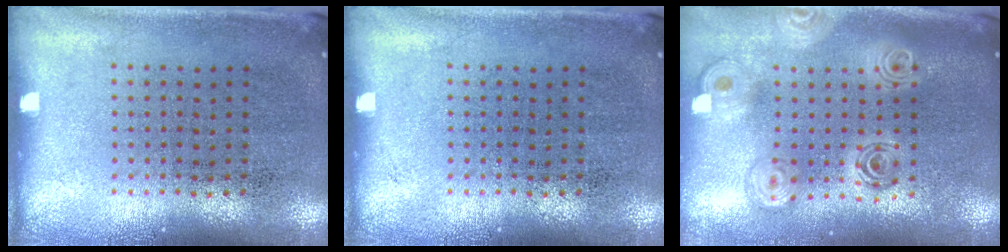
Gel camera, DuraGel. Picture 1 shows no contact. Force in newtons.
{"total": 0.0}
{"total": 2.2, "press": 1.8, "slide": 1.4}